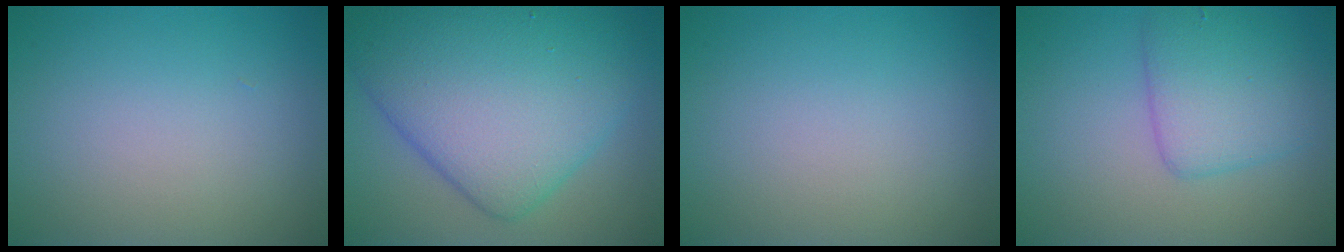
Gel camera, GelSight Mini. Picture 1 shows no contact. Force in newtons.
{"total": 11.2, "press": 11.2, "slide": 0.4}
{"total": 0.0}
{"total": 4.3, "press": 4.3, "slide": 0.0}